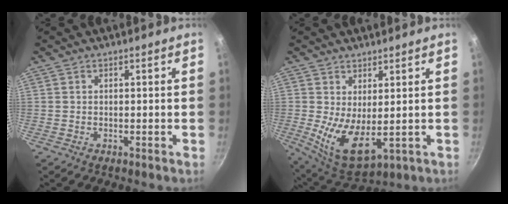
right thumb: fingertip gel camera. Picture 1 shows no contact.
{"total": 9.7, "force": [1.0, 4.5, 8.6], "torque": [-0.137, -0.032, 0.033]}